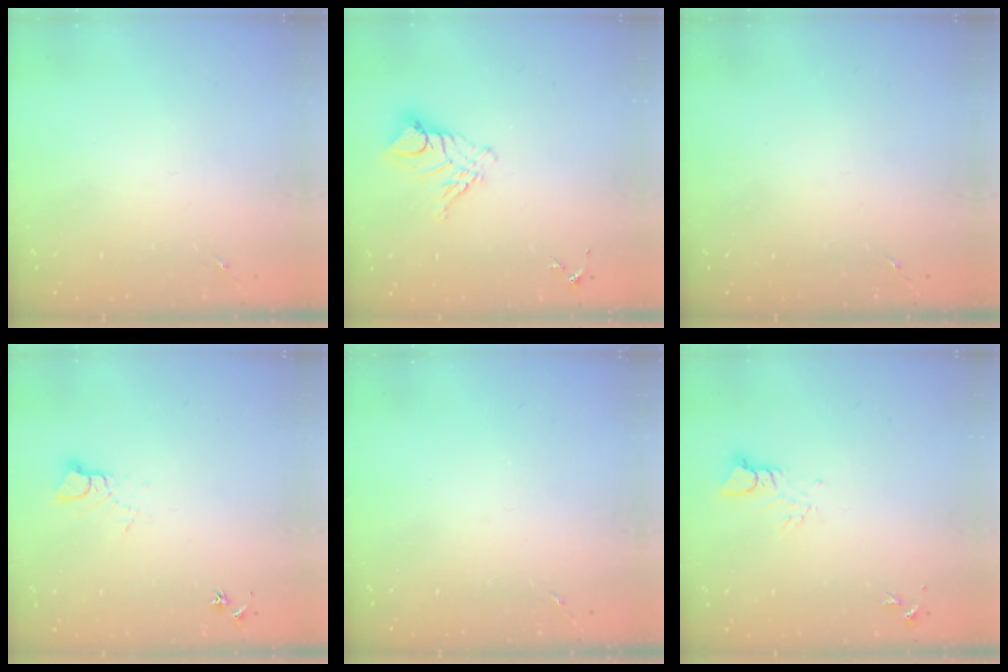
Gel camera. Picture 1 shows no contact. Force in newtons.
{"total": 9.9, "press": 9.8, "slide": 1.1}
{"total": 0.0}
{"total": 5.4, "press": 5.4, "slide": 0.5}
{"total": 0.0}
{"total": 3.6, "press": 3.6, "slide": 0.3}